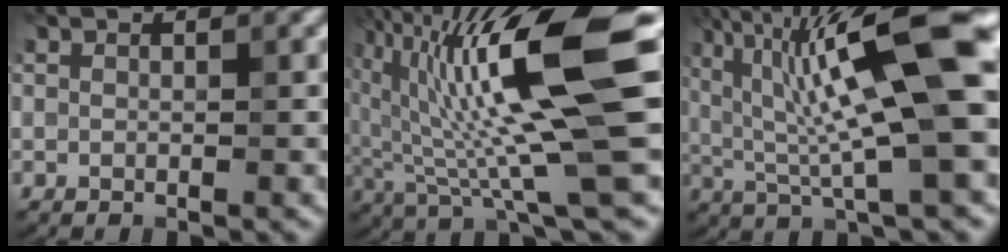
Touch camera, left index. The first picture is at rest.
{"total": 15.8, "force": [3.2, 2.8, 15.2], "torque": [-0.244, 0.008, 0.055]}
{"total": 14.7, "force": [3.5, 3.0, 13.9], "torque": [-0.218, 0.017, 0.058]}